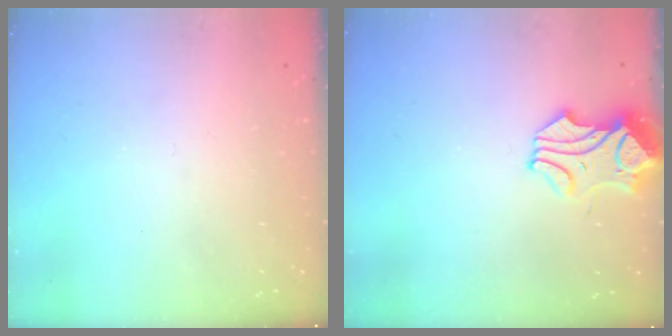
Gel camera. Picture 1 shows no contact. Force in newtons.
{"total": 1.1, "press": 0.7, "slide": 0.9}